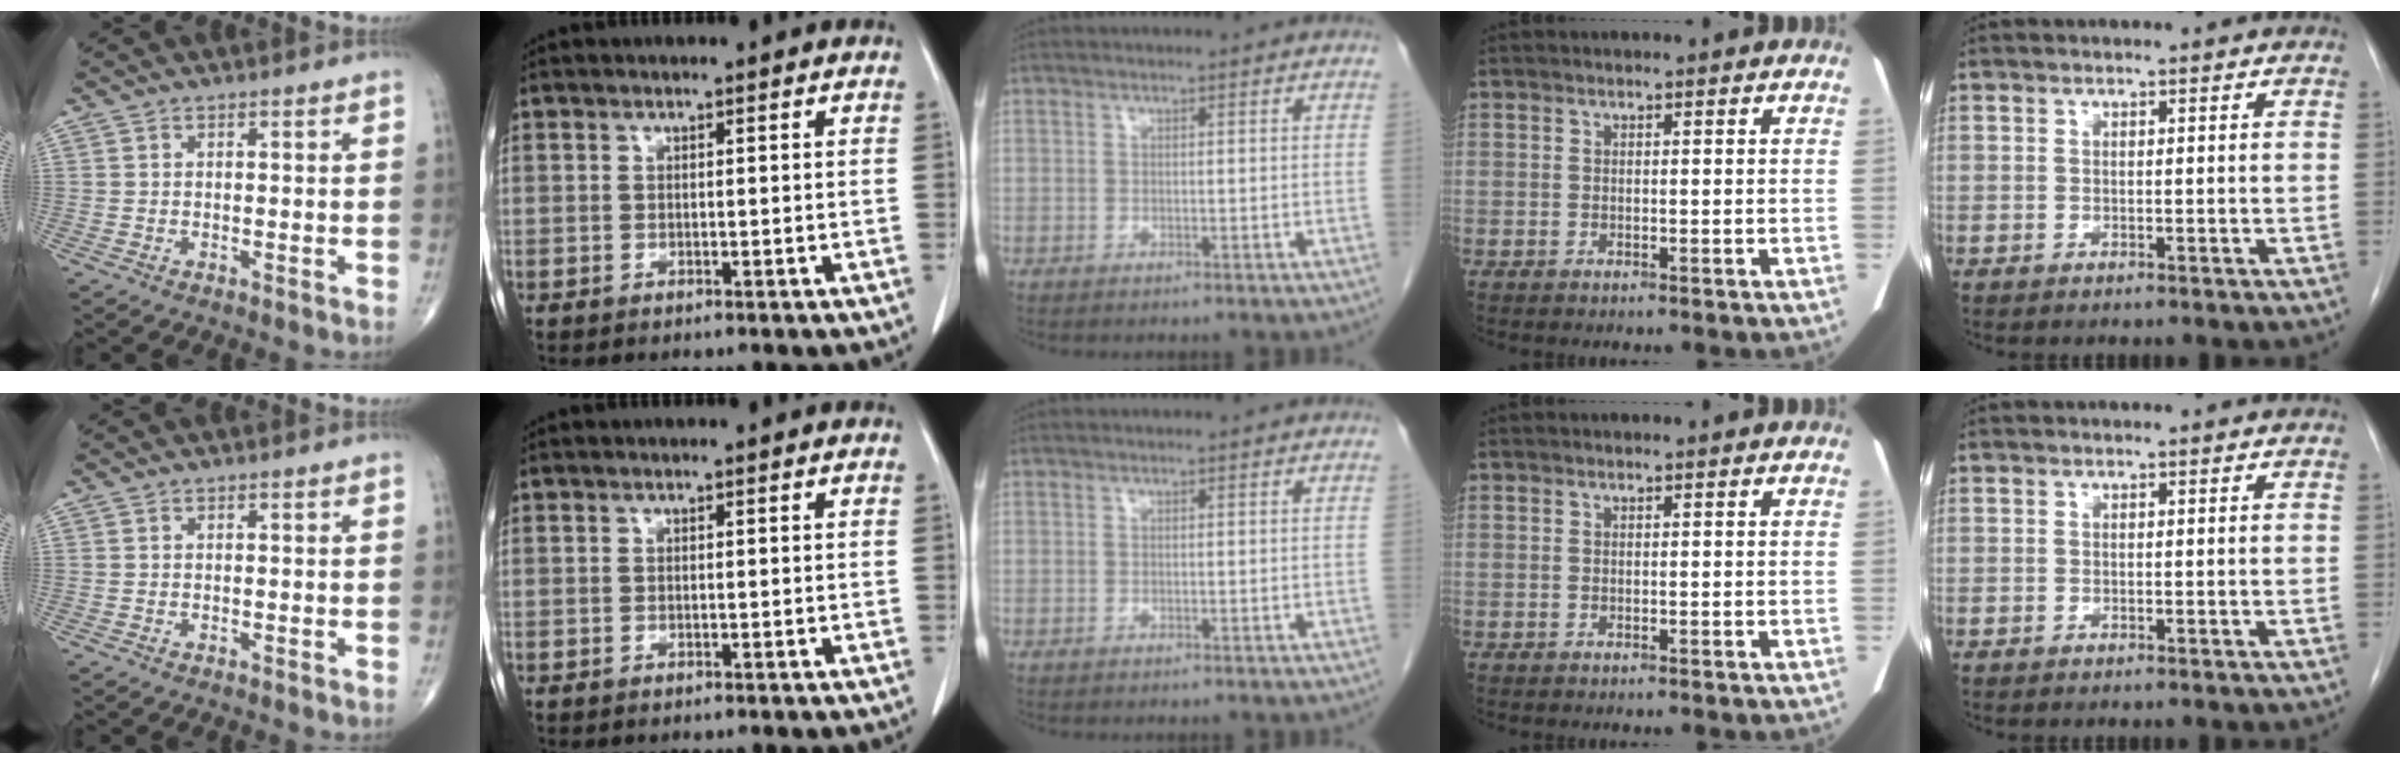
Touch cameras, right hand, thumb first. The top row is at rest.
{}